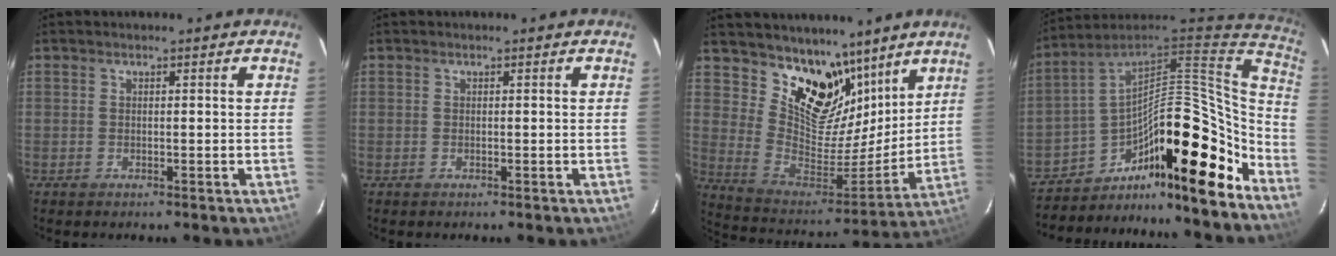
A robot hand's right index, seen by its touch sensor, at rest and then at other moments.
{"total": 0.0}
{"total": 17.1, "force": [11.9, 9.8, 7.4], "torque": [-0.153, -0.026, 0.220]}
{"total": 26.3, "force": [-15.1, 9.9, 19.1], "torque": [-0.295, 0.001, -0.251]}